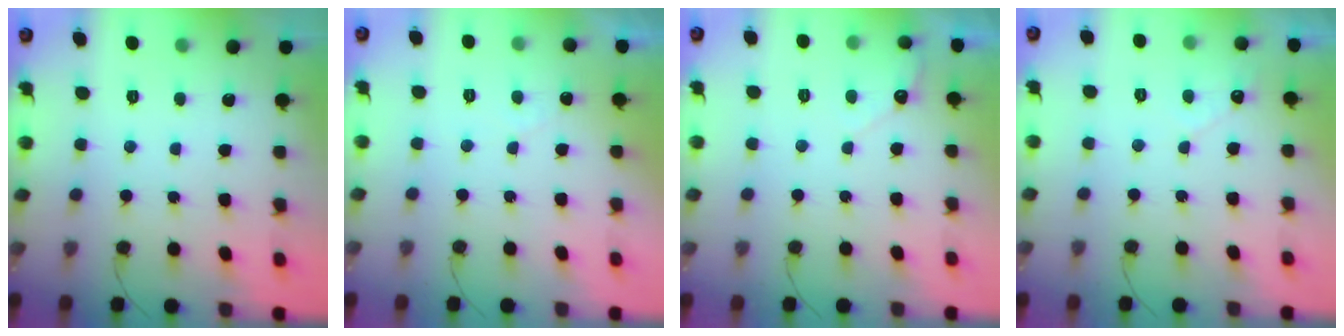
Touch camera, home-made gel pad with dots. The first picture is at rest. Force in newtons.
{"total": 2.3, "press": 2.3, "slide": 0.1}
{"total": 2.8, "press": 2.8, "slide": 0.1}
{"total": 2.5, "press": 2.5, "slide": 0.0}